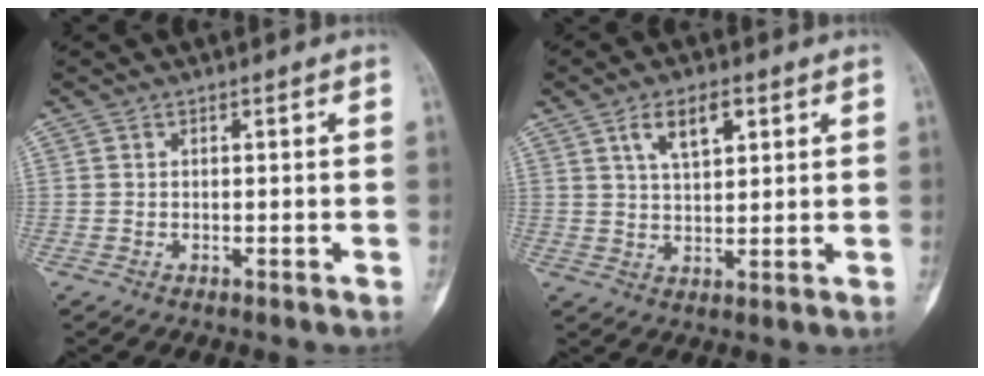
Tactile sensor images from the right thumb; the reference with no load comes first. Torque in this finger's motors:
{"motor_torque": [0.23, 0.44, -0.03, 0.16, 0.03]}